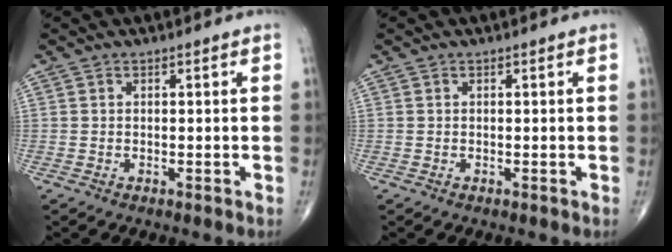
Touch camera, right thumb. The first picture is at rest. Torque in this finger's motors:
{"motor_torque": [-0.02, 0.02, -0.04, -0.03, 0.00]}